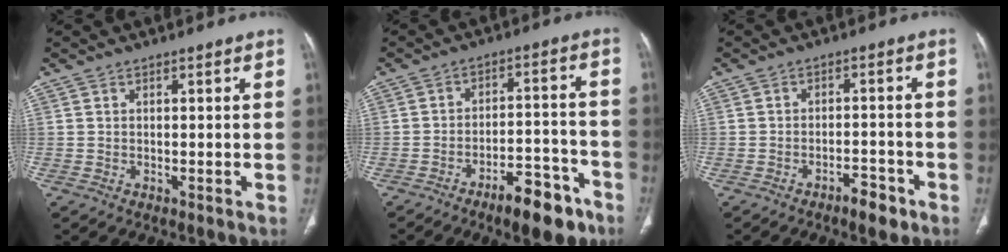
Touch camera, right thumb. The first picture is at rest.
{"total": 11.2, "force": [-7.5, 4.0, 7.2], "torque": [-0.087, 0.057, -0.115]}
{"total": 4.3, "force": [-3.1, 1.6, 2.6], "torque": [-0.031, 0.021, -0.045]}